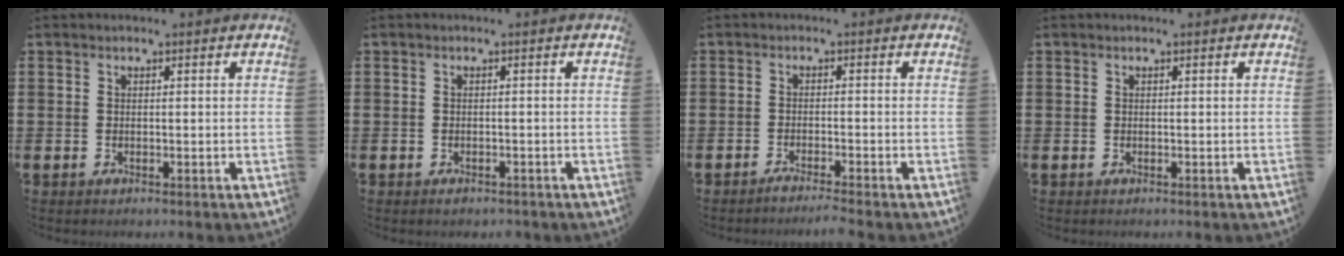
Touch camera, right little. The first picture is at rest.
{"total": 0.6, "force": [-0.5, 0.3, 0.2], "torque": [0.003, -0.005, -0.012]}
{"total": 1.6, "force": [-1.4, -0.2, 0.7], "torque": [-0.010, 0.000, -0.027]}
{"total": 0.0}